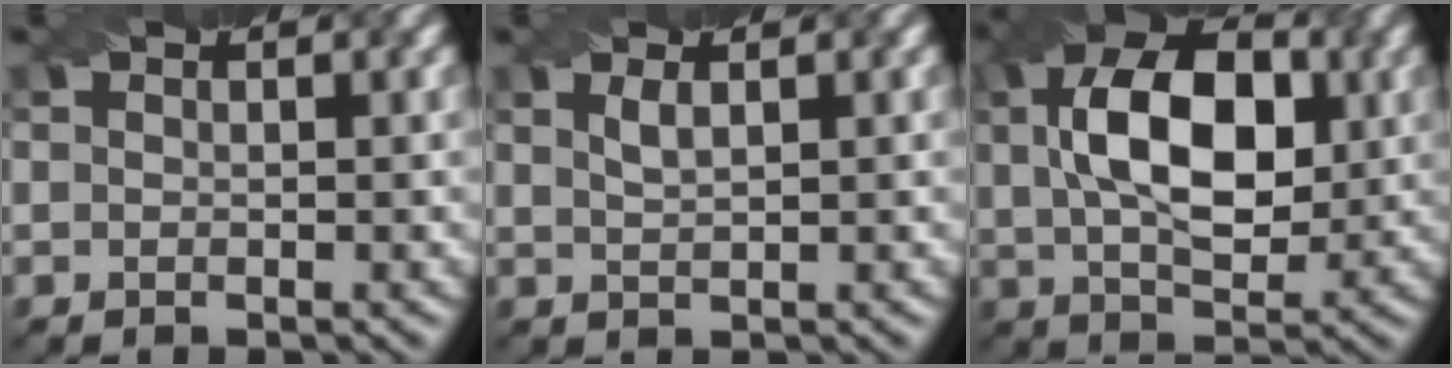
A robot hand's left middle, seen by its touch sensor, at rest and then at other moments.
{"total": 1.3, "force": [0.7, 0.4, 1.0], "torque": [-0.021, 0.003, 0.016]}
{"total": 10.5, "force": [1.8, 6.0, 8.4], "torque": [-0.149, 0.013, 0.026]}